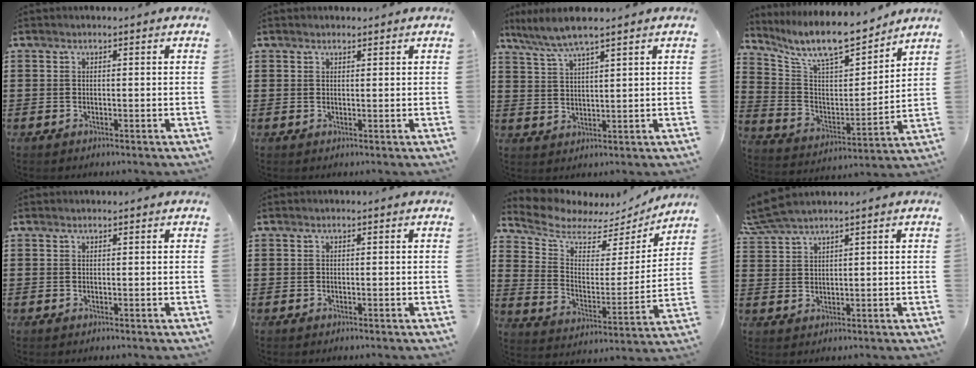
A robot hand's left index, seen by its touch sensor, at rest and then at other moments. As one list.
[{"total": 0.7, "force": [0.7, 0.3, 0.2], "torque": [-0.004, 0.002, 0.013]}, {"total": 5.2, "force": [4.3, 0.1, 2.9], "torque": [-0.069, -0.011, 0.077]}, {"total": 10.3, "force": [9.0, 1.8, 4.8], "torque": [-0.122, -0.057, 0.154]}, {"total": 0.0}, {"total": 0.0}, {"total": 6.0, "force": [5.4, 2.3, 1.4], "torque": [-0.066, -0.038, 0.090]}, {"total": 3.9, "force": [3.4, 0.2, 1.9], "torque": [-0.048, -0.001, 0.062]}]